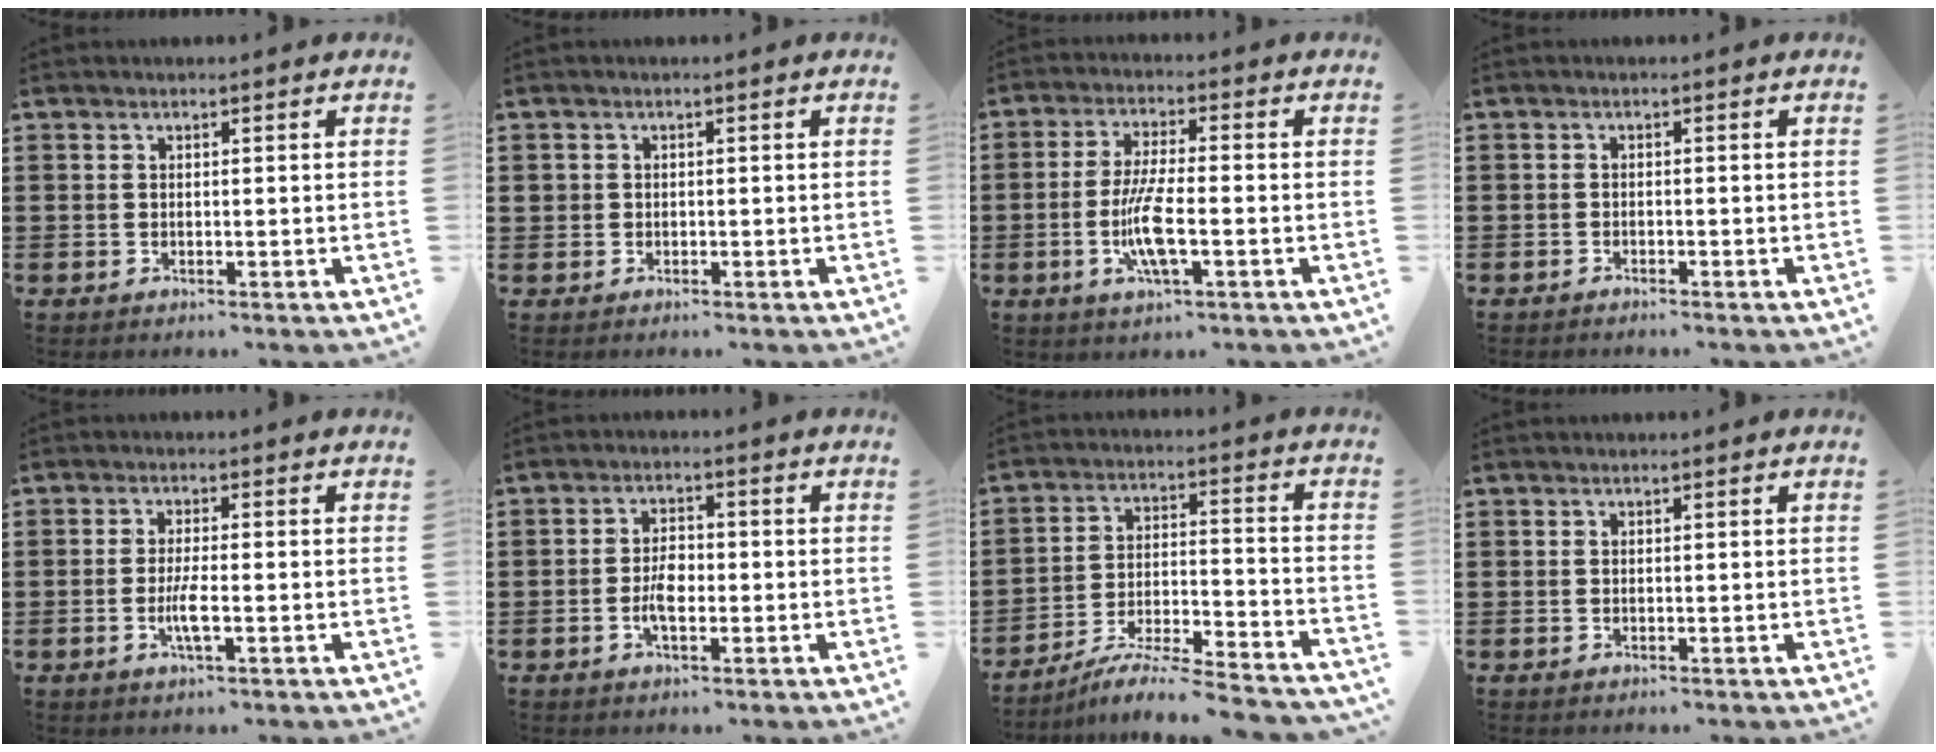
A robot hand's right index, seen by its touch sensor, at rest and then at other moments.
{"total": 0.9, "force": [0.0, 0.9, 0.2], "torque": [-0.006, 0.005, -0.003]}
{"total": 7.4, "force": [-2.1, 1.5, 7.0], "torque": [-0.149, -0.012, -0.044]}
{"total": 0.7, "force": [-0.7, 0.1, 0.0], "torque": [-0.002, 0.000, -0.015]}
{"total": 3.4, "force": [-1.0, 0.4, 3.2], "torque": [-0.068, -0.007, -0.022]}
{"total": 3.9, "force": [-1.0, 1.9, 3.3], "torque": [-0.074, 0.003, -0.022]}
{"total": 7.2, "force": [-6.6, -0.1, 2.7], "torque": [-0.049, -0.004, -0.132]}
{"total": 0.0}